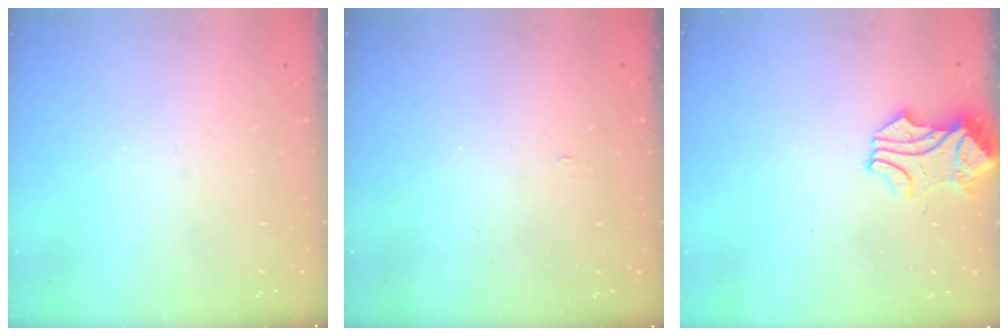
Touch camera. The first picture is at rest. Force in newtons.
{"total": 5.1, "press": 5.1, "slide": 0.3}
{"total": 1.7, "press": 1.5, "slide": 0.8}